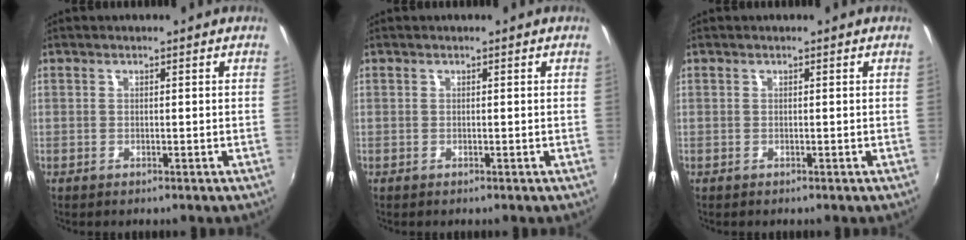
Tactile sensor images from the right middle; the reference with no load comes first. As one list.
[{"total": 0.0}, {"total": 0.0}]